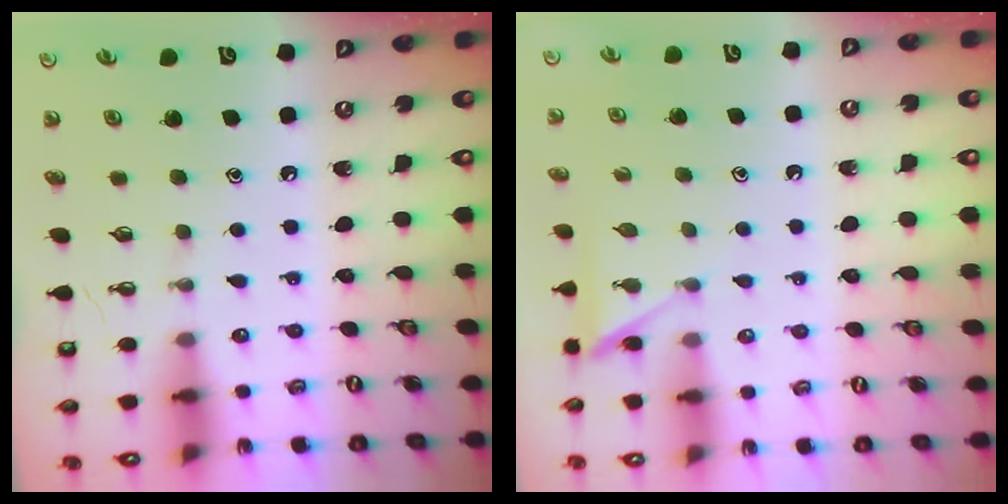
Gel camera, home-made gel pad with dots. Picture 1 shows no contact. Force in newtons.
{"total": 5.1, "press": 5.1, "slide": 0.5}